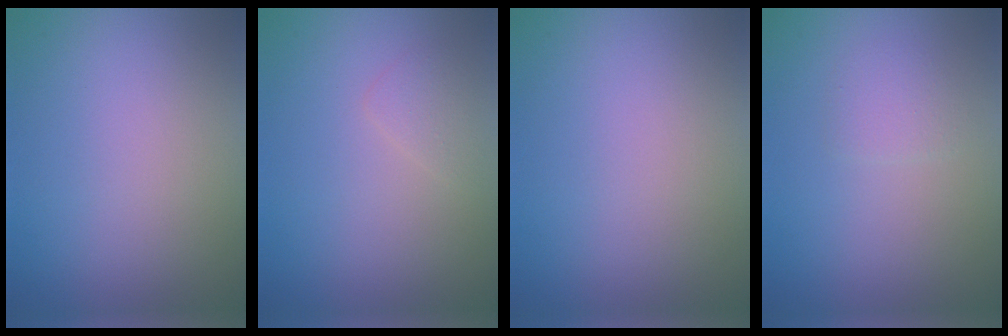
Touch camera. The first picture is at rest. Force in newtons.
{"total": 1.1, "press": 1.1, "slide": 0.0}
{"total": 0.0}
{"total": 1.3, "press": 1.3, "slide": 0.1}